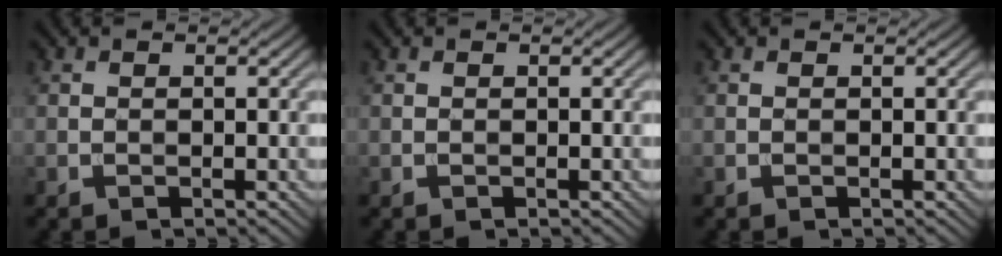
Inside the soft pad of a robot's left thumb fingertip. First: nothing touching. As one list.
[{"total": 0.0}, {"total": 0.0}]